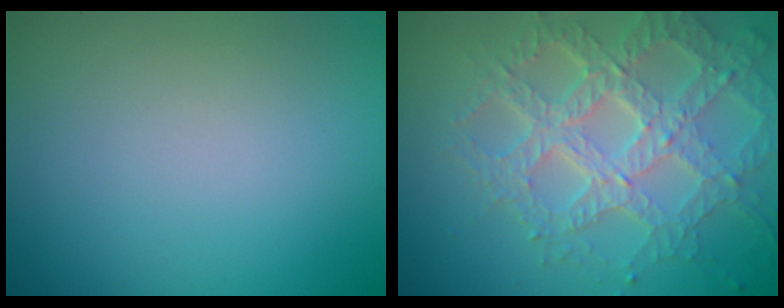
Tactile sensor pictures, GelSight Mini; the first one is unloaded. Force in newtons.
{"total": 7.0, "press": 5.1, "slide": 4.8}